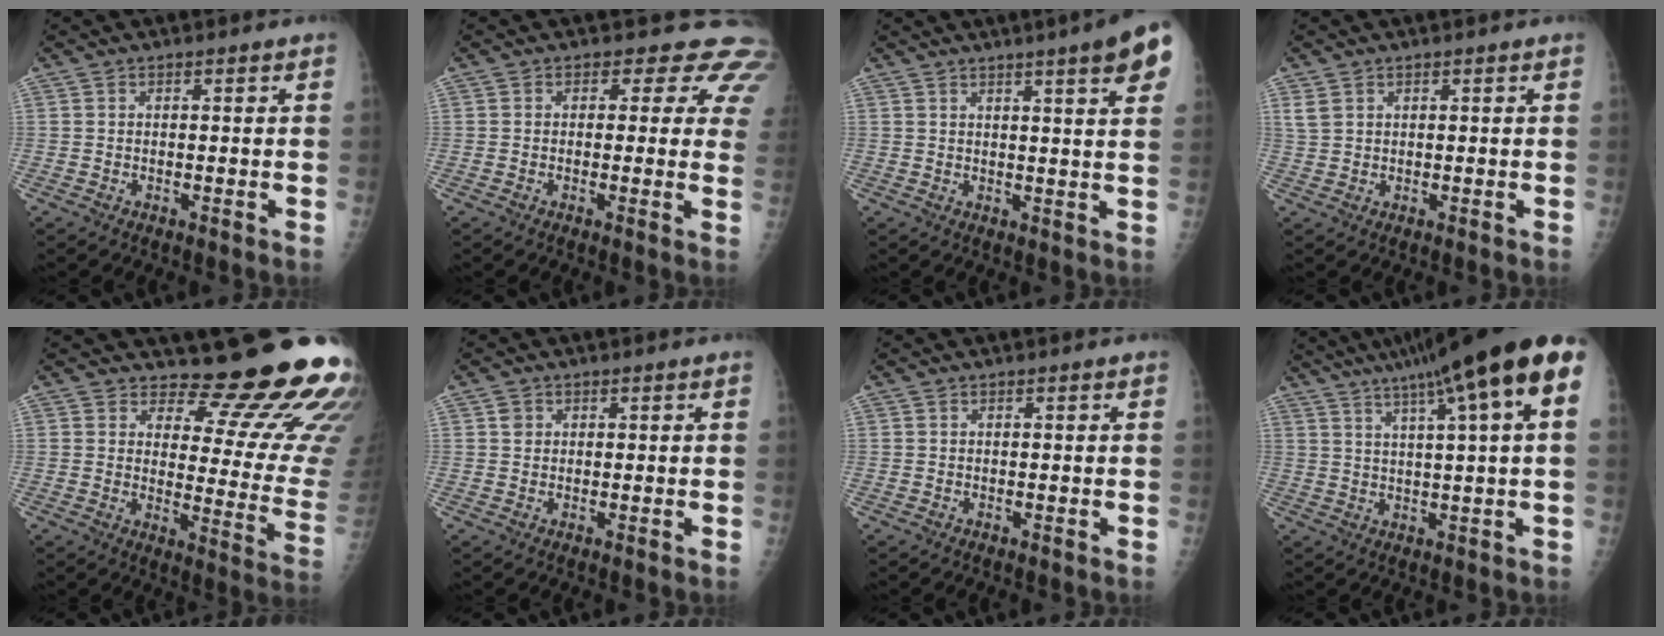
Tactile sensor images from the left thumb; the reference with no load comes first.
{"total": 7.8, "force": [5.3, 4.8, 3.2], "torque": [0.009, -0.014, 0.032]}
{"total": 10.6, "force": [6.0, 1.0, 8.7], "torque": [-0.100, -0.015, 0.064]}
{"total": 2.1, "force": [1.2, 1.4, 1.0], "torque": [-0.017, 0.001, 0.031]}
{"total": 17.8, "force": [15.6, 4.8, 7.2], "torque": [-0.039, -0.155, 0.179]}
{"total": 1.5, "force": [0.5, 1.3, 0.5], "torque": [0.000, 0.000, 0.006]}
{"total": 0.0}
{"total": 16.8, "force": [8.7, 0.8, 14.3], "torque": [-0.215, 0.016, 0.124]}